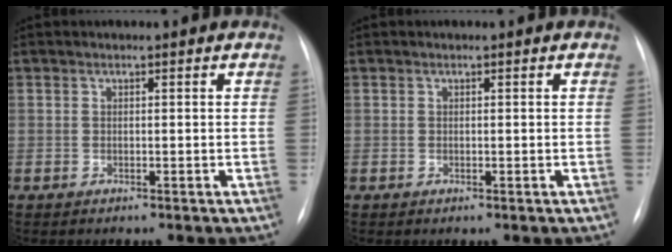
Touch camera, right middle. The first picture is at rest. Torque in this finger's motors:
{"motor_torque": [0.44, -0.95, -0.02, 0.02]}